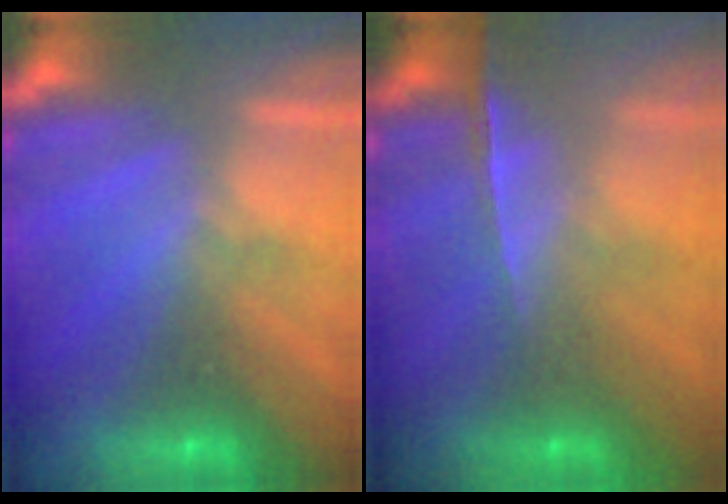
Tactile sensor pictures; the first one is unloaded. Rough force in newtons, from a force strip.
{"total": 1.7}